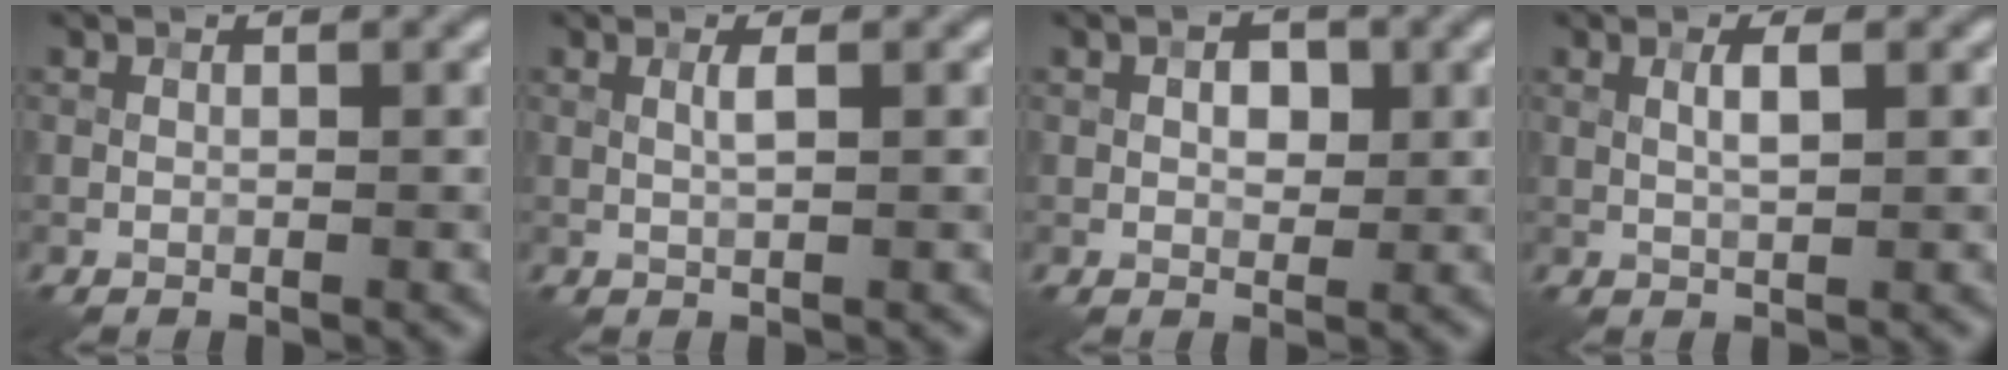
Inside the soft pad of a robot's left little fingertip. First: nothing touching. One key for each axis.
{"total": 1.1, "fx": 0.3, "fy": 0.1, "fz": 1.1, "tx": -0.022, "ty": 0.003, "tz": 0.004}
{"total": 2.2, "fx": 0.4, "fy": 1.4, "fz": 1.6, "tx": -0.023, "ty": 0.001, "tz": 0.004}
{"total": 1.7, "fx": 0.5, "fy": 0.3, "fz": 1.6, "tx": -0.032, "ty": 0.002, "tz": 0.008}